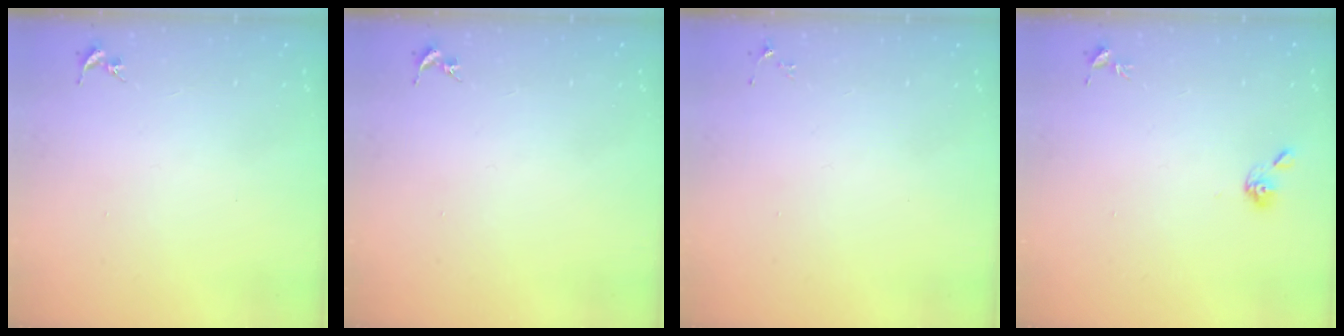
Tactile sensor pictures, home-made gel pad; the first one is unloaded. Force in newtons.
{"total": 0.0}
{"total": 3.5, "press": 3.5, "slide": 0.5}
{"total": 4.8, "press": 4.8, "slide": 0.8}